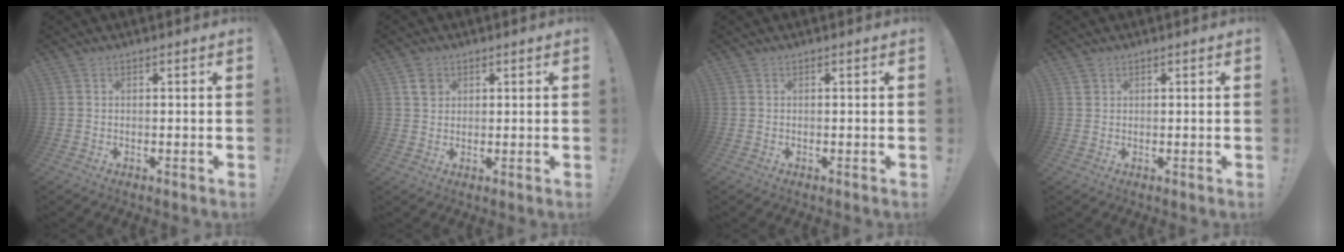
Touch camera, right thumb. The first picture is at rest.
{"total": 3.1, "force": [1.6, 2.4, 1.0], "torque": [-0.001, -0.006, 0.027]}
{"total": 0.0}
{"total": 1.0, "force": [0.8, 0.5, 0.3], "torque": [0.001, -0.004, 0.014]}